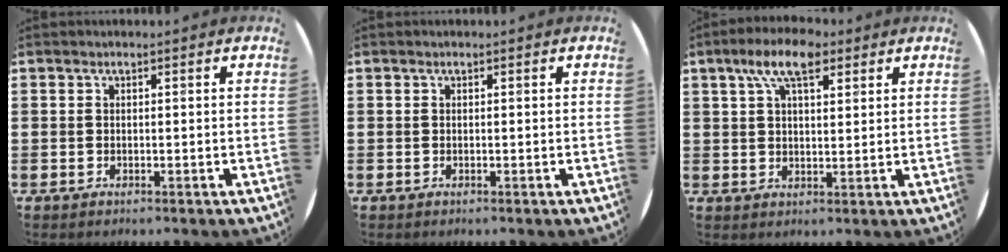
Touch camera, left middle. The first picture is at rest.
{"total": 0.0}
{"total": 7.6, "force": [4.9, 3.1, 5.0], "torque": [-0.094, 0.000, 0.084]}